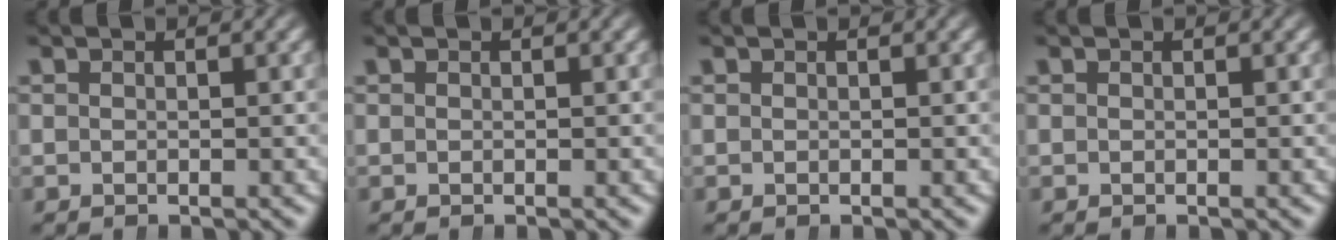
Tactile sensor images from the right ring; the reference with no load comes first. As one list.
[{"total": 0.0}, {"total": 0.0}, {"total": 0.0}]